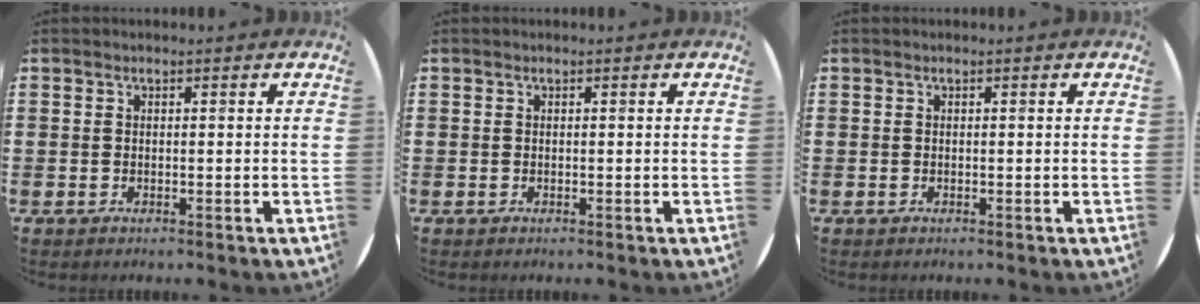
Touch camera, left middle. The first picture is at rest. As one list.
[{"total": 0.0}, {"total": 0.0}]